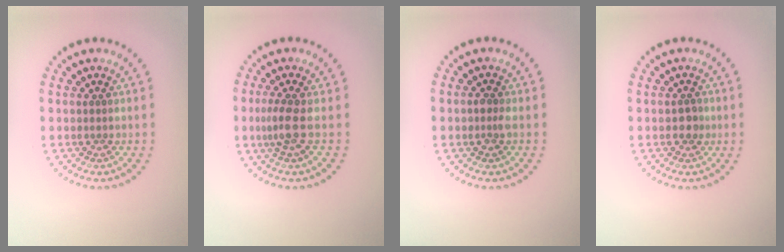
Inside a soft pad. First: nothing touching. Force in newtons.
{"total": 2.0, "press": 1.6, "slide": 1.1}
{"total": 0.8, "press": 0.8, "slide": 0.2}
{"total": 1.3, "press": 1.2, "slide": 0.3}